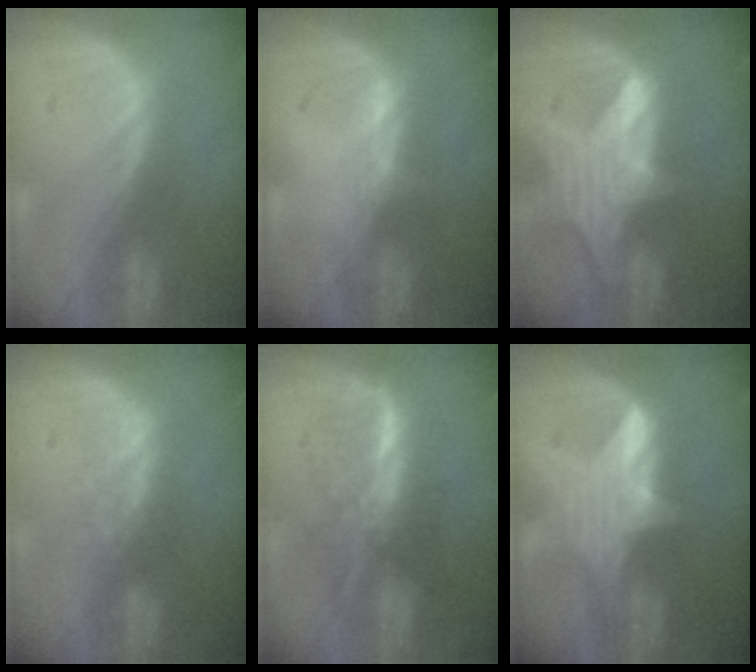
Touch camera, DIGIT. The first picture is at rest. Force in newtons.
{"total": 1.0, "press": 0.8, "slide": 0.5}
{"total": 8.2, "press": 7.3, "slide": 3.7}
{"total": 2.7, "press": 2.7, "slide": 0.6}
{"total": 6.5, "press": 6.3, "slide": 1.6}
{"total": 6.1, "press": 5.7, "slide": 2.2}